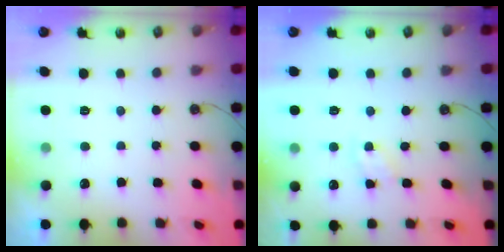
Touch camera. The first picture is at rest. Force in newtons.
{"total": 2.2, "press": 2.2, "slide": 0.3}